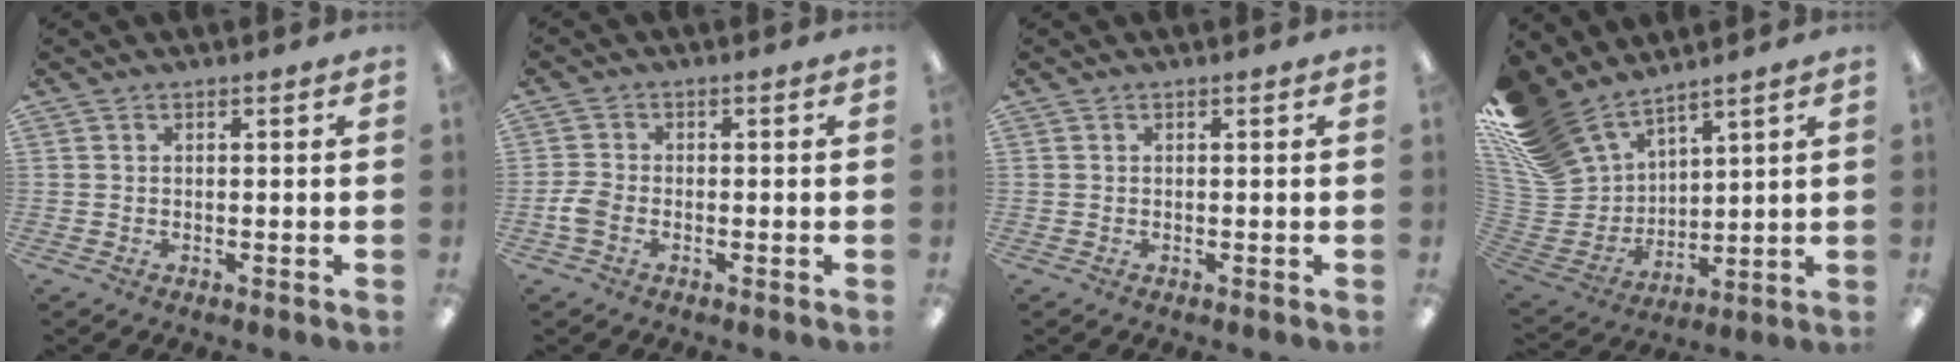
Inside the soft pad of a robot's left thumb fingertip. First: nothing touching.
{"total": 3.5, "force": [-1.4, 2.2, 2.3], "torque": [-0.051, 0.003, -0.026]}
{"total": 0.0}
{"total": 17.0, "force": [13.4, 8.9, 5.7], "torque": [-0.164, -0.084, 0.258]}